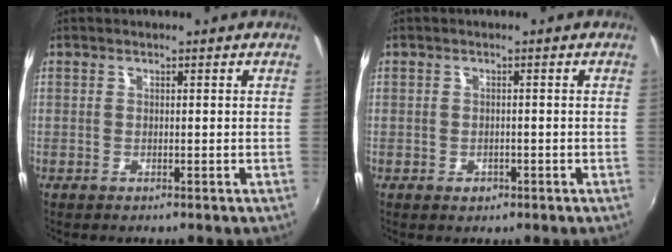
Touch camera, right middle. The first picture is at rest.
{"total": 1.5, "force": [-0.8, 1.2, 0.5], "torque": [-0.007, -0.003, -0.011]}